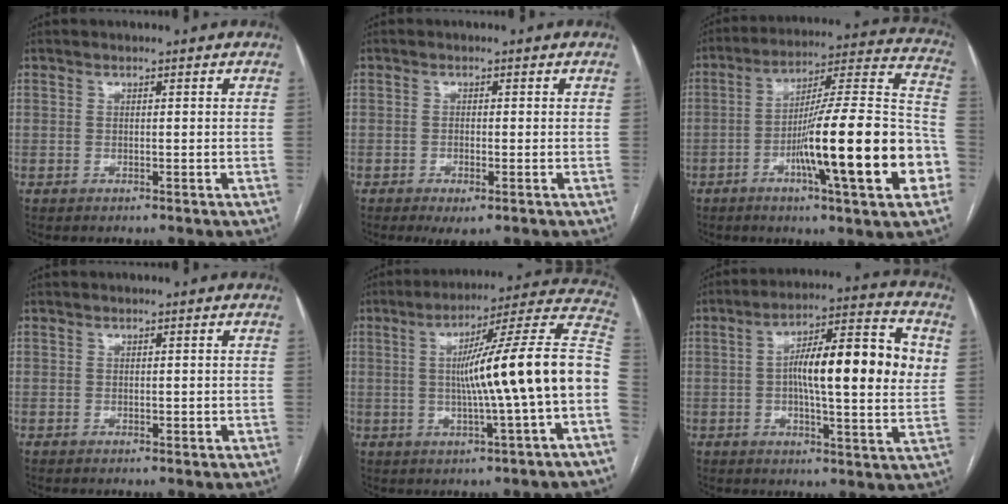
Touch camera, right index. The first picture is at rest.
{"total": 2.8, "force": [-1.4, 0.8, 2.3], "torque": [-0.038, -0.003, -0.018]}
{"total": 24.0, "force": [-7.5, 1.4, 22.7], "torque": [-0.298, 0.002, -0.115]}
{"total": 0.7, "force": [-0.1, 0.5, 0.5], "torque": [-0.005, 0.001, 0.001]}
{"total": 18.8, "force": [-1.4, -0.7, 18.7], "torque": [-0.254, 0.031, -0.026]}
{"total": 17.3, "force": [2.2, 3.3, 16.8], "torque": [-0.263, 0.031, 0.026]}